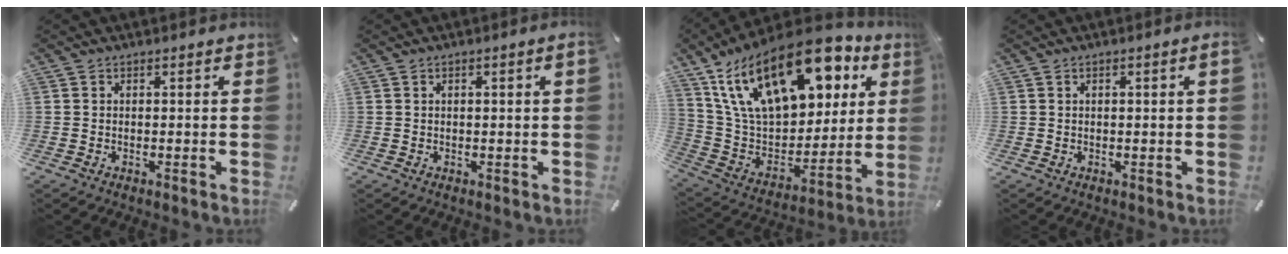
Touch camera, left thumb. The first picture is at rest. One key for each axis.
{"total": 1.6, "fx": 0.3, "fy": 0.1, "fz": 1.6, "tx": -0.028, "ty": -0.002, "tz": 0.004}
{"total": 26.6, "fx": 14.3, "fy": 14.4, "fz": 17.2, "tx": -0.326, "ty": -0.076, "tz": 0.253}
{"total": 1.6, "fx": 0.2, "fy": 0.0, "fz": 1.6, "tx": -0.028, "ty": -0.002, "tz": 0.004}